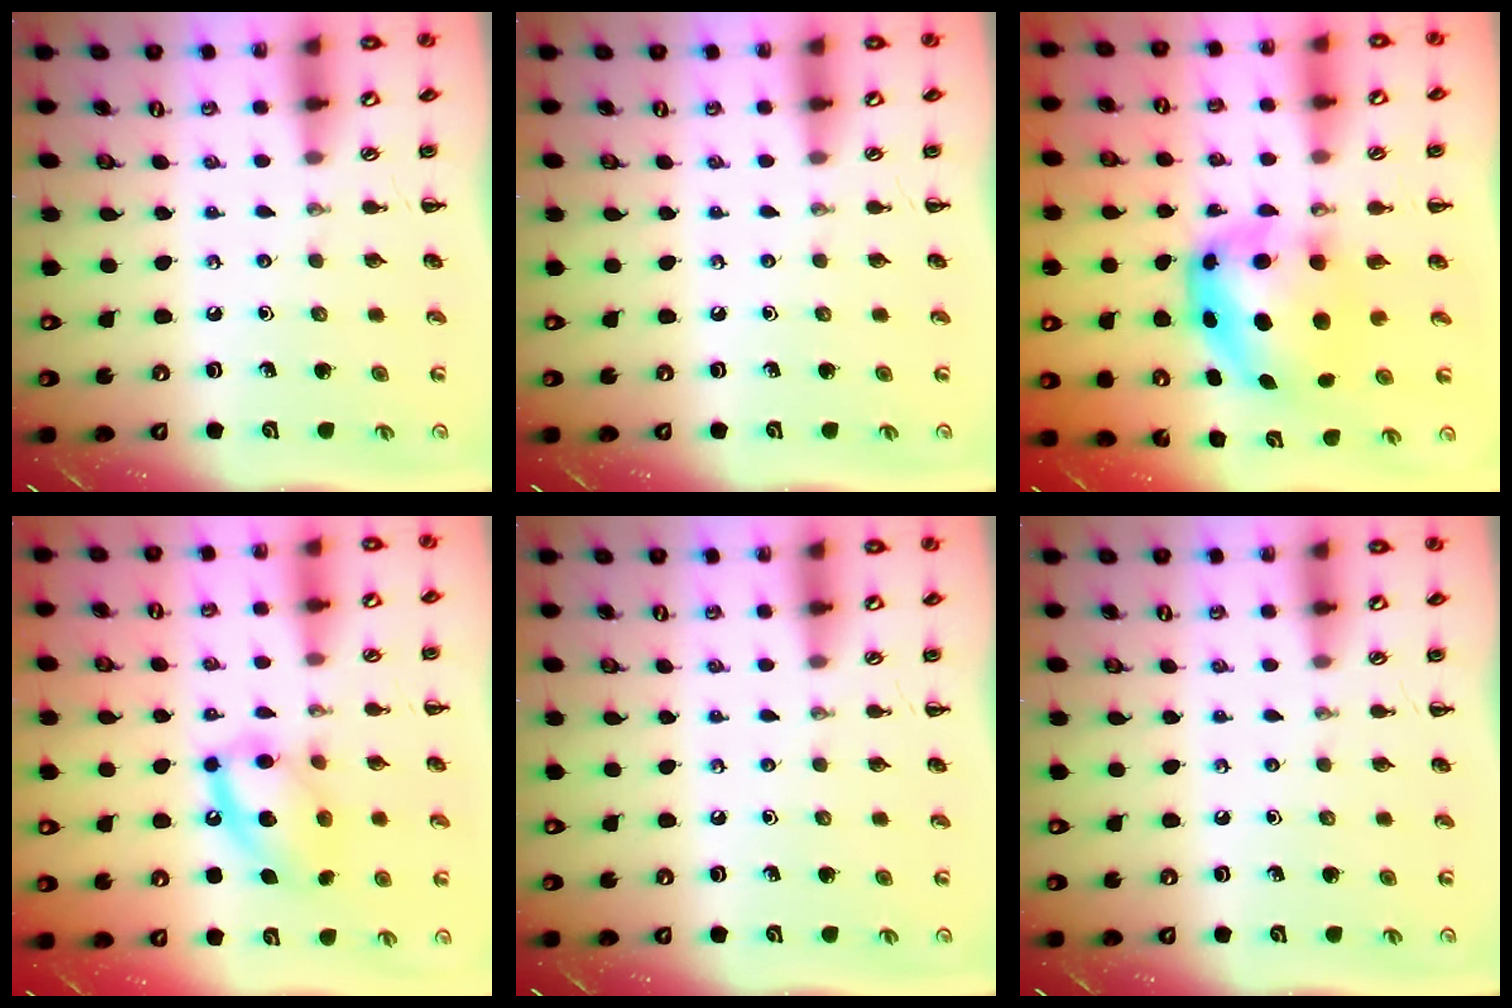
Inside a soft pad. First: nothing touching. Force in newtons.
{"total": 0.0}
{"total": 7.0, "press": 6.8, "slide": 1.9}
{"total": 13.4, "press": 13.1, "slide": 2.5}
{"total": 0.0}
{"total": 0.0}